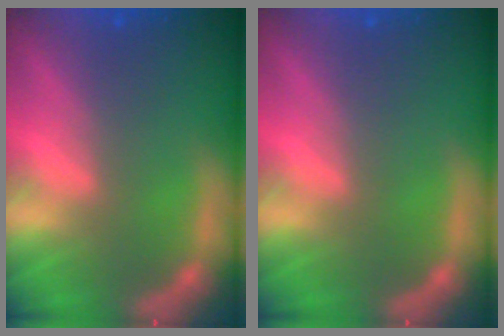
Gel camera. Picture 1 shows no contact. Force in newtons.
{"total": 0.0}